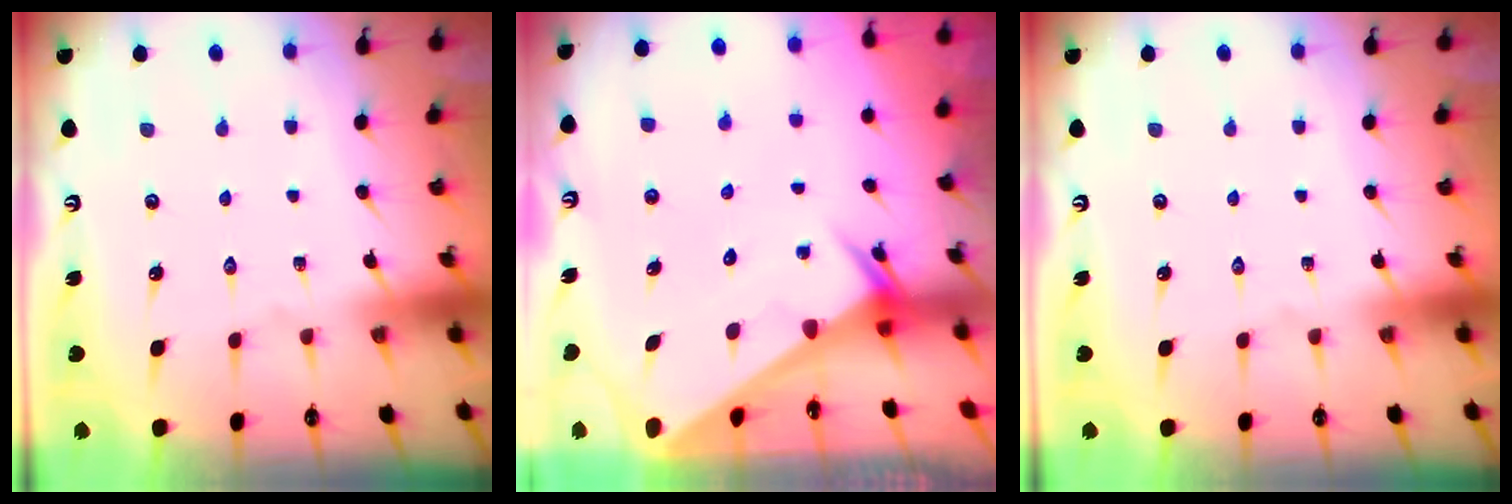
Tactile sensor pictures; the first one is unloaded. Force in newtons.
{"total": 2.8, "press": 2.8, "slide": 0.0}
{"total": 0.0}